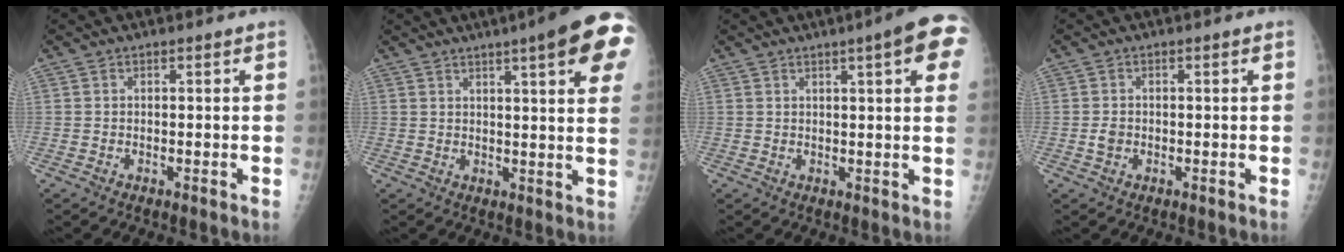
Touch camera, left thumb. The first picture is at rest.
{"total": 16.6, "force": [8.6, 2.5, 14.0], "torque": [-0.171, -0.015, 0.096]}
{"total": 10.8, "force": [4.9, 1.6, 9.5], "torque": [-0.104, -0.001, 0.052]}
{"total": 1.6, "force": [-0.4, 1.3, 0.8], "torque": [-0.010, 0.005, -0.005]}